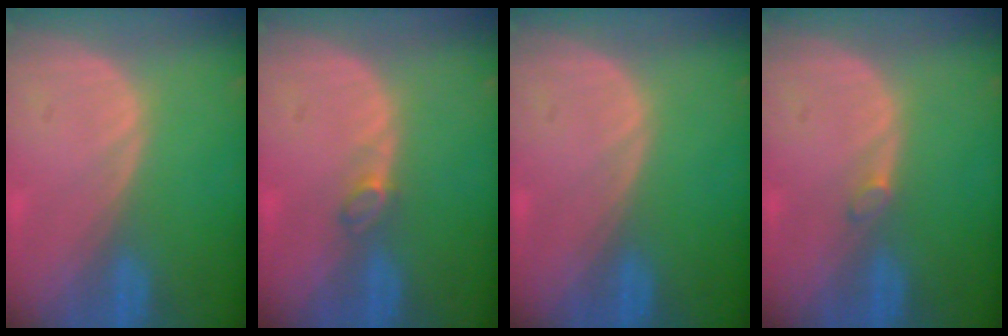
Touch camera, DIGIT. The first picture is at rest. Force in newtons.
{"total": 1.7, "press": 1.7, "slide": 0.4}
{"total": 0.0}
{"total": 0.9, "press": 0.9, "slide": 0.3}